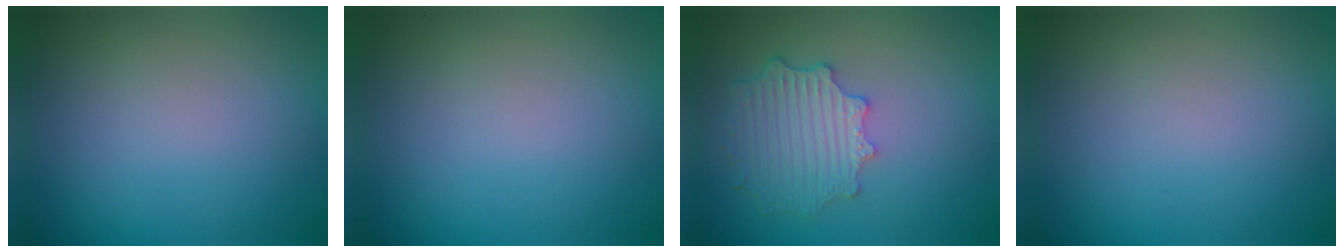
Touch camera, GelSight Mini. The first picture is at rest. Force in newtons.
{"total": 0.0}
{"total": 4.4, "press": 3.6, "slide": 2.5}
{"total": 0.0}